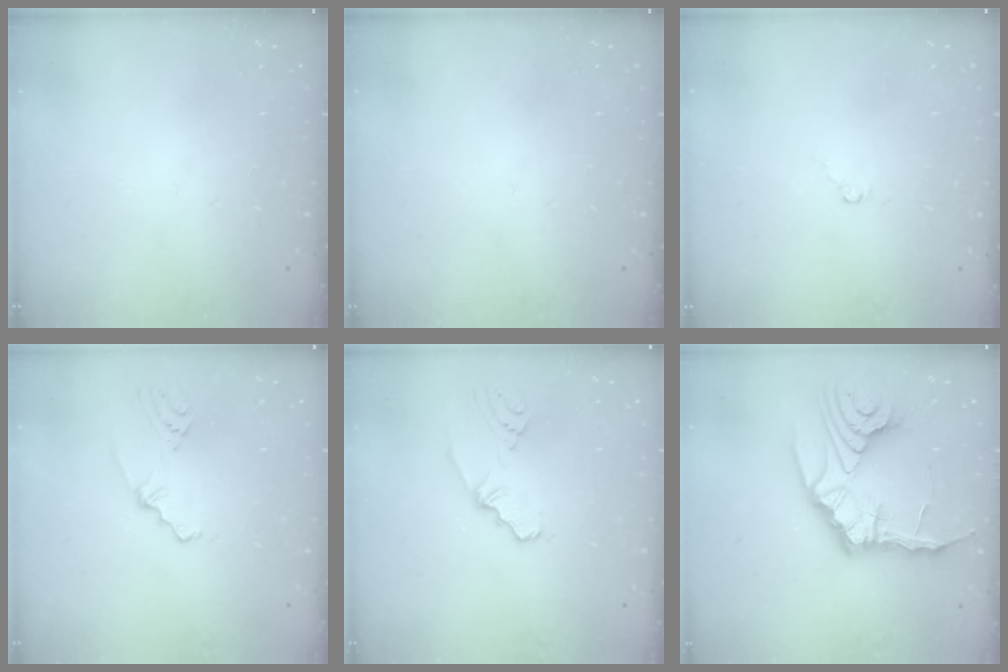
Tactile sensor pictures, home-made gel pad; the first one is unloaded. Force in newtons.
{"total": 0.0}
{"total": 2.4, "press": 2.4, "slide": 0.4}
{"total": 2.7, "press": 2.3, "slide": 1.6}
{"total": 4.8, "press": 1.5, "slide": 4.6}
{"total": 16.2, "press": 16.0, "slide": 2.4}